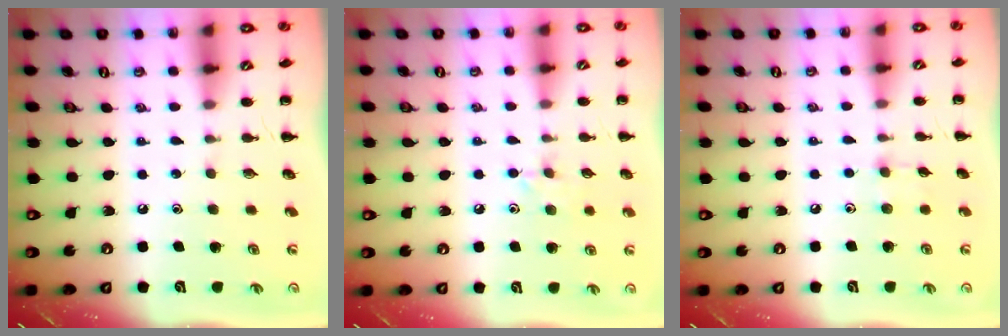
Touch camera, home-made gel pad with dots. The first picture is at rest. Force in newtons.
{"total": 6.1, "press": 5.8, "slide": 1.9}
{"total": 3.8, "press": 3.5, "slide": 1.3}